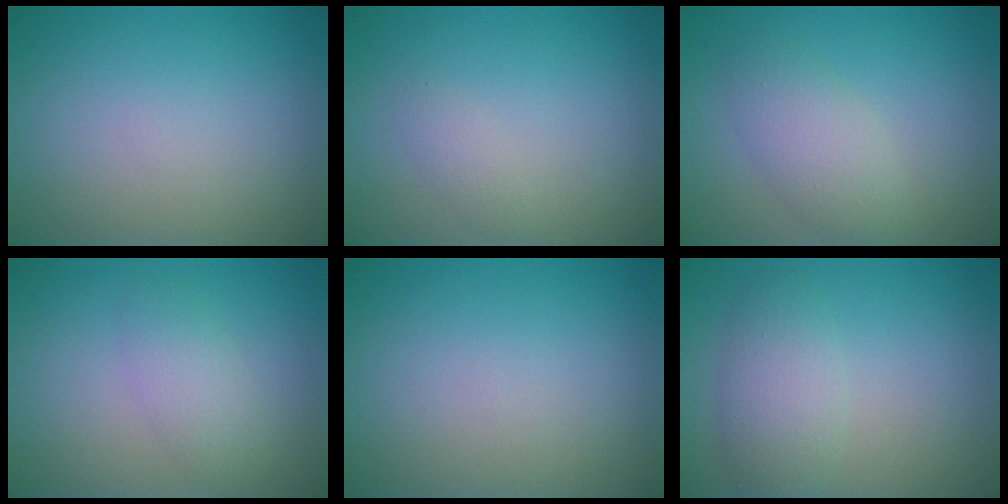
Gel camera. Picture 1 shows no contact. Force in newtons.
{"total": 1.0, "press": 1.0, "slide": 0.0}
{"total": 3.4, "press": 3.4, "slide": 0.0}
{"total": 2.2, "press": 2.2, "slide": 0.0}
{"total": 0.0}
{"total": 3.4, "press": 3.4, "slide": 0.1}